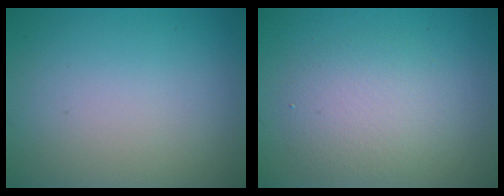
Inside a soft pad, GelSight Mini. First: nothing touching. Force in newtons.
{"total": 3.4, "press": 3.4, "slide": 0.2}